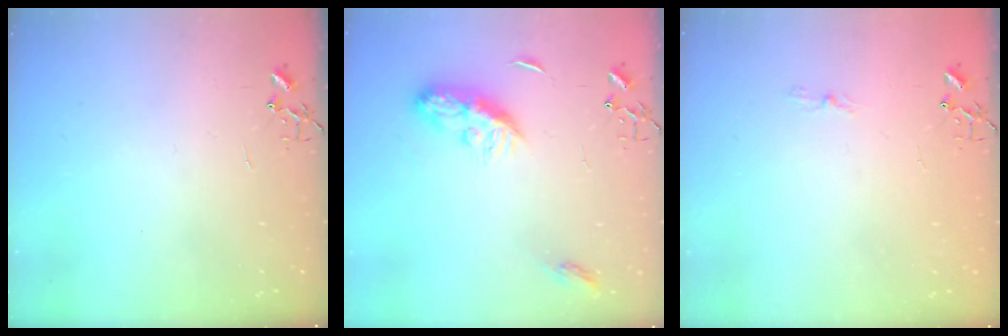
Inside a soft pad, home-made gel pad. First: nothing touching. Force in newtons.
{"total": 9.7, "press": 9.7, "slide": 0.1}
{"total": 3.5, "press": 3.5, "slide": 0.3}